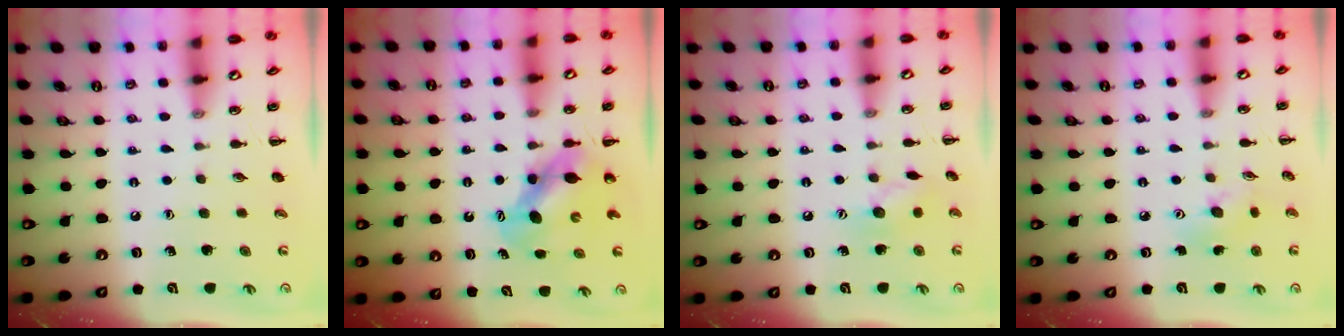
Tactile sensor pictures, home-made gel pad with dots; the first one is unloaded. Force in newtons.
{"total": 7.1, "press": 7.0, "slide": 1.4}
{"total": 7.5, "press": 7.4, "slide": 1.1}
{"total": 3.3, "press": 3.2, "slide": 0.9}